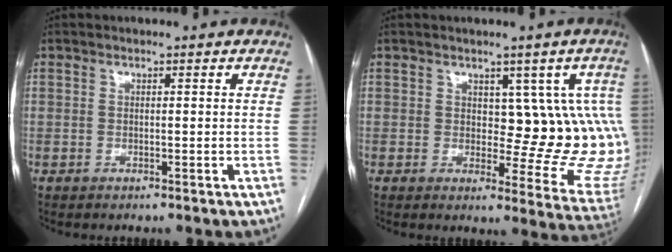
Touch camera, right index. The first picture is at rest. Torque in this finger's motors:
{"motor_torque": [0.64, -0.06, 0.22, 0.04]}